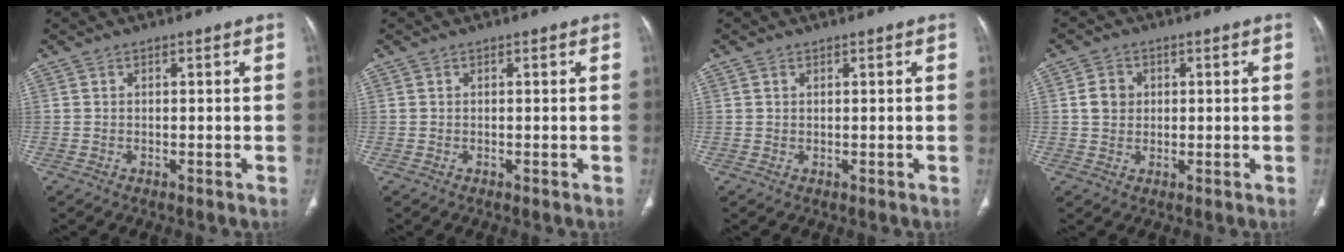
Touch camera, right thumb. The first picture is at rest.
{"total": 0.0}
{"total": 0.7, "force": [0.4, 0.4, 0.3], "torque": [-0.005, -0.002, 0.007]}
{"total": 4.0, "force": [0.7, 3.5, 1.7], "torque": [-0.016, 0.002, 0.011]}